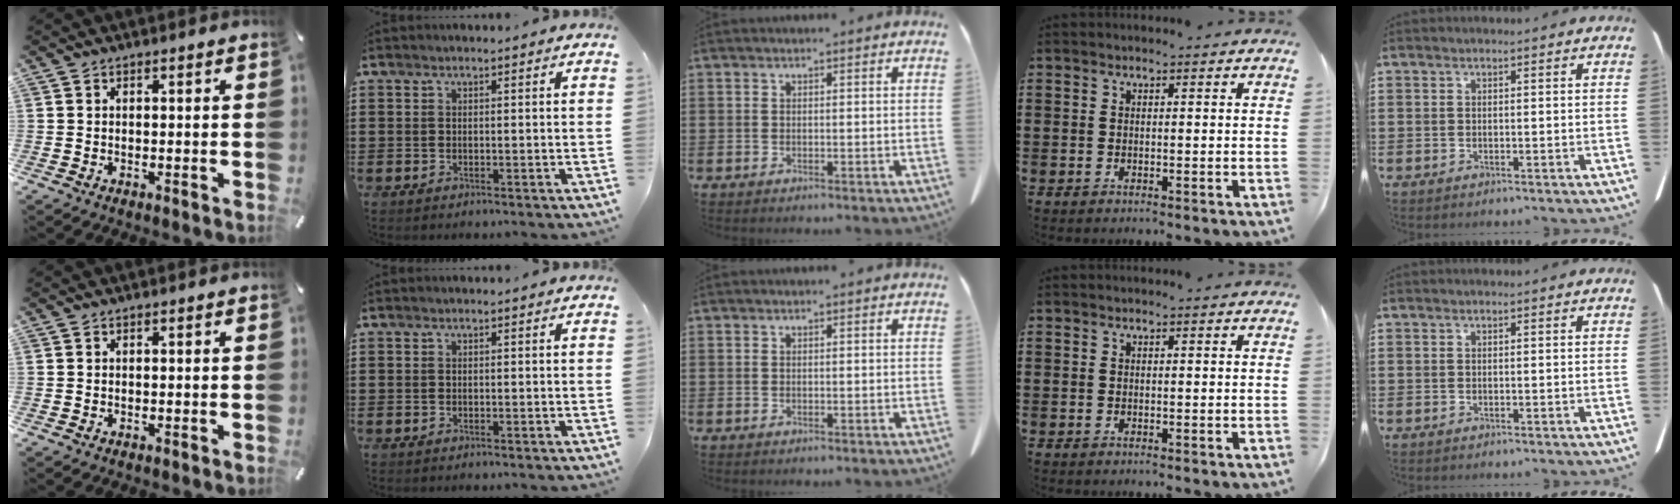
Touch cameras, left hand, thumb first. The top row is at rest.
{}